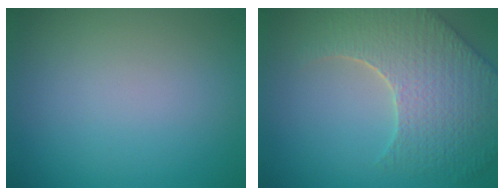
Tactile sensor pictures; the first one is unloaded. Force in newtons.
{"total": 8.3, "press": 6.1, "slide": 5.6}